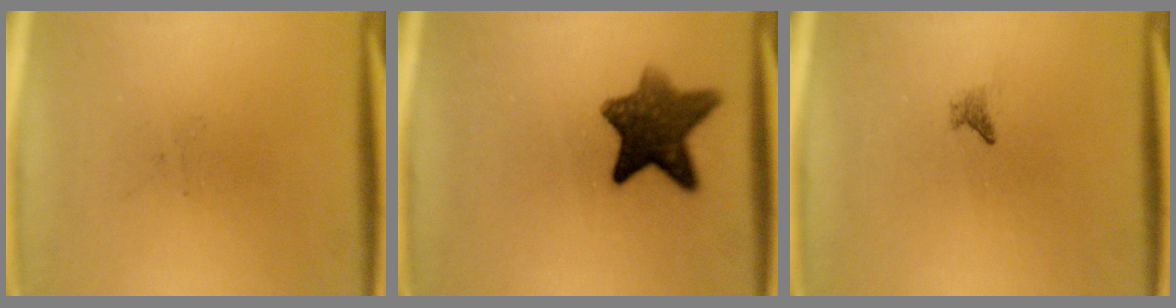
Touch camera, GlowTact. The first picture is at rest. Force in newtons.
{"total": 9.6}
{"total": 0.8}